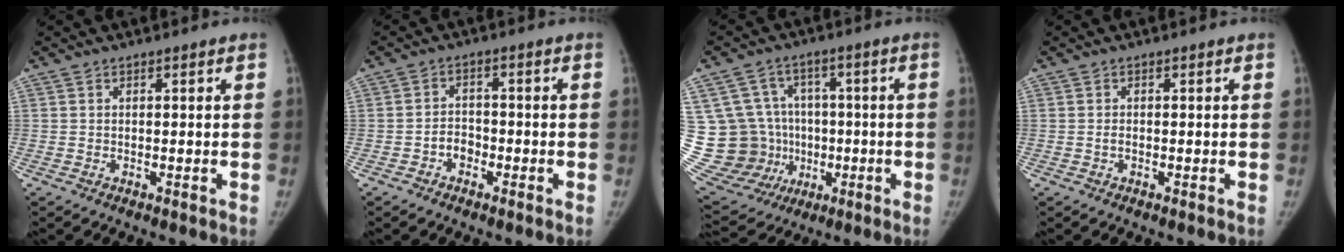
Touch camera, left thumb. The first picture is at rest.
{"total": 3.3, "force": [-1.6, 2.5, 1.5], "torque": [-0.008, 0.015, -0.032]}
{"total": 21.4, "force": [-0.1, 19.6, 8.6], "torque": [-0.182, 0.044, 0.034]}
{"total": 0.7, "force": [-0.1, 0.5, 0.5], "torque": [-0.012, 0.000, -0.004]}